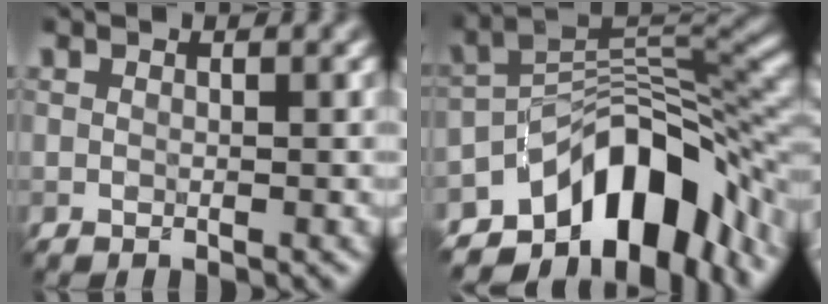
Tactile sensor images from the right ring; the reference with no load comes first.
{"total": 11.6, "force": [-6.8, 5.8, 7.4], "torque": [-0.092, 0.003, -0.124]}